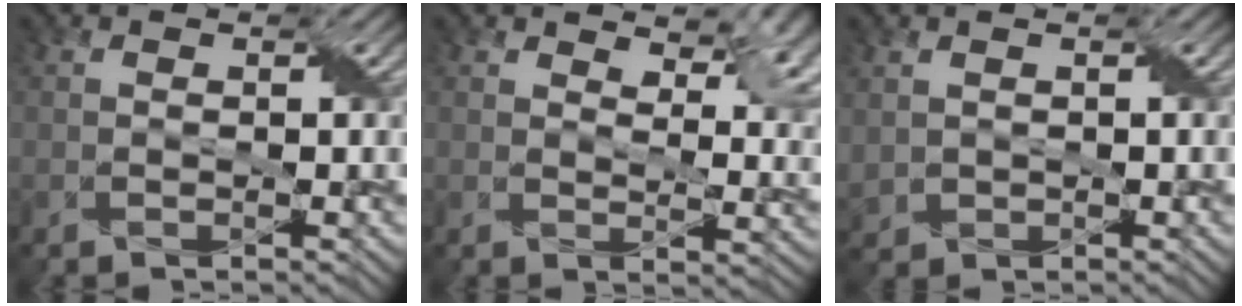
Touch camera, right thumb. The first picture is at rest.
{"total": 8.3, "force": [5.2, 3.6, 5.4], "torque": [-0.084, 0.002, 0.088]}
{"total": 1.8, "force": [0.5, 1.5, 0.8], "torque": [-0.031, -0.003, 0.015]}